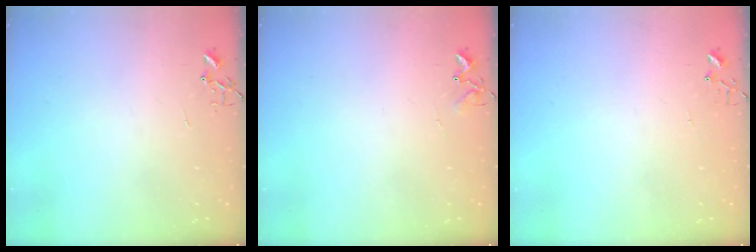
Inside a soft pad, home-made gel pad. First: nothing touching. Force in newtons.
{"total": 6.1, "press": 6.0, "slide": 0.6}
{"total": 3.9, "press": 3.9, "slide": 0.4}